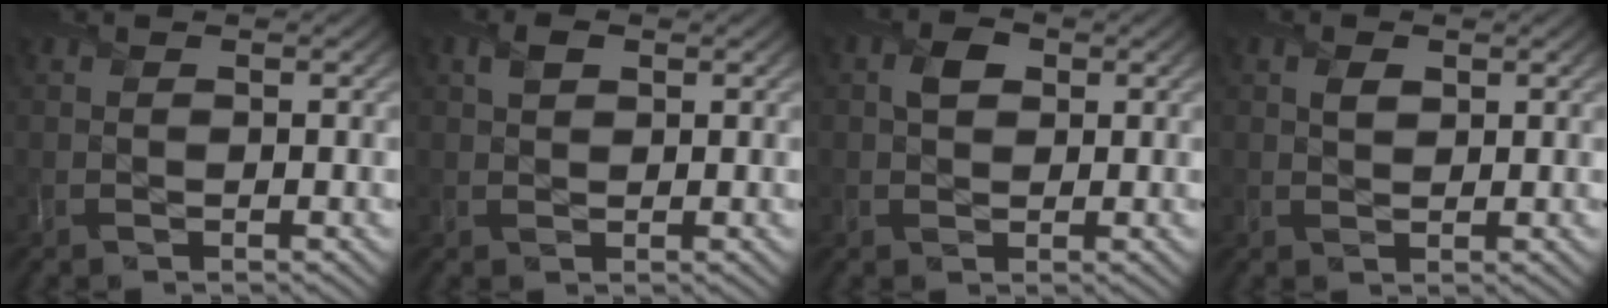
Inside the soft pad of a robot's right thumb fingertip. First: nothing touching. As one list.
[{"total": 1.5, "force": [0.7, 1.0, 0.7], "torque": [-0.017, 0.004, 0.013]}, {"total": 2.4, "force": [0.6, 2.0, 1.2], "torque": [-0.029, 0.001, 0.009]}, {"total": 1.3, "force": [0.6, 1.0, 0.6], "torque": [-0.013, -0.002, 0.013]}]